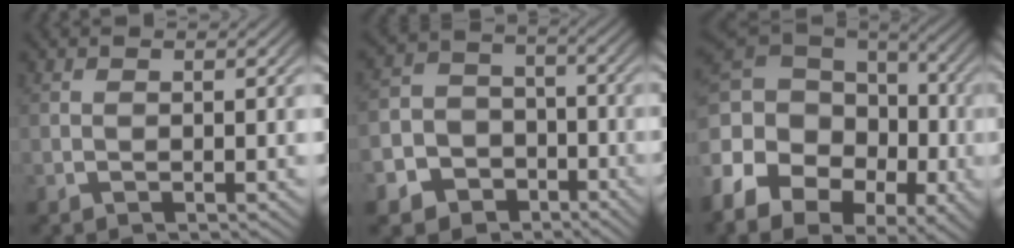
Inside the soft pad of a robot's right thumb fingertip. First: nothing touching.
{"total": 12.6, "force": [-6.2, 10.5, 3.2], "torque": [-0.047, -0.039, -0.108]}
{"total": 12.4, "force": [-0.5, 9.3, 8.2], "torque": [-0.170, -0.019, 0.005]}